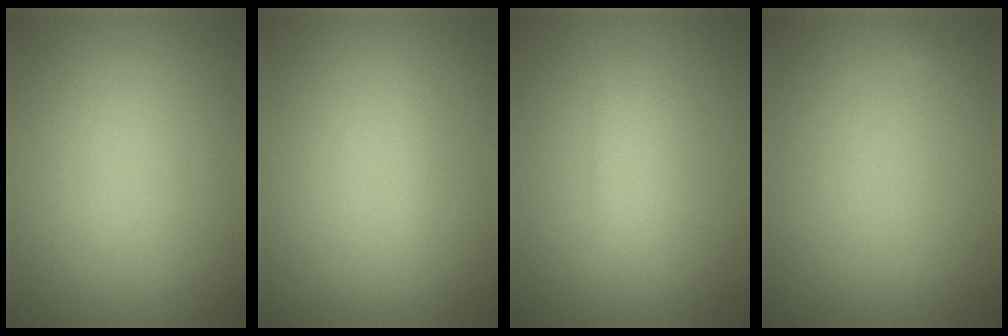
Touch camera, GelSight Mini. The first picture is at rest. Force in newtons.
{"total": 0.6, "press": 0.6, "slide": 0.0}
{"total": 1.7, "press": 1.7, "slide": 0.1}
{"total": 0.0}